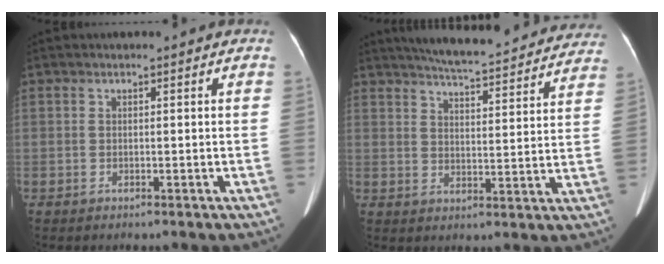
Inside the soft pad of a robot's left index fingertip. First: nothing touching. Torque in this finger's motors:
{"motor_torque": [0.20, -1.29, -0.01, 0.01]}